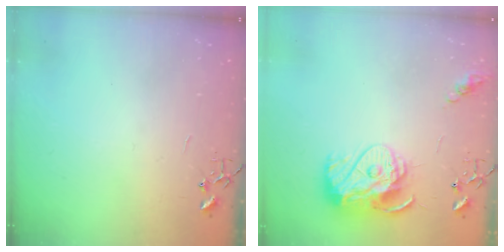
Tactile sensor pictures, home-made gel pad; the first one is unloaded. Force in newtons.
{"total": 13.8, "press": 13.7, "slide": 1.2}